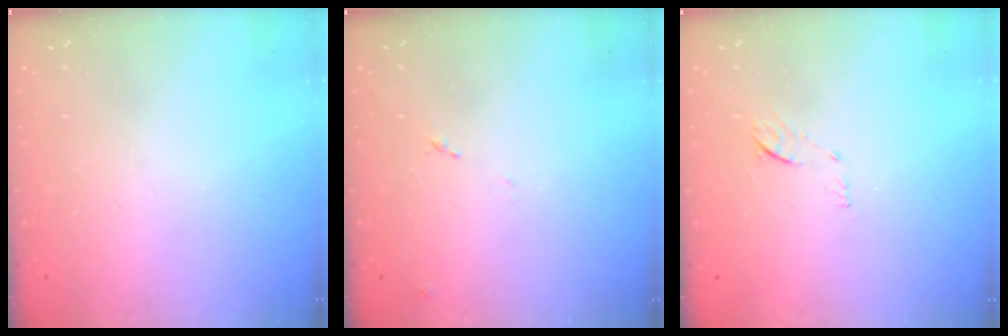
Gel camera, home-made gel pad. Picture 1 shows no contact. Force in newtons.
{"total": 8.1, "press": 8.1, "slide": 0.6}
{"total": 6.2, "press": 6.1, "slide": 0.7}